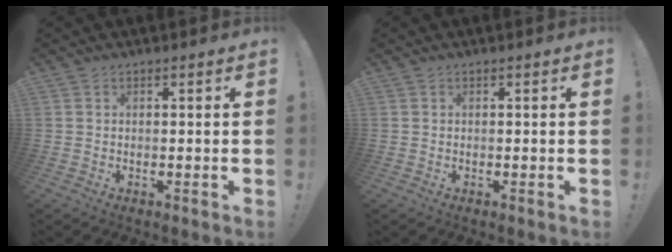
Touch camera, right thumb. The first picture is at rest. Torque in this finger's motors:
{"motor_torque": [0.00, 0.00, -0.07, -0.06, 0.01]}